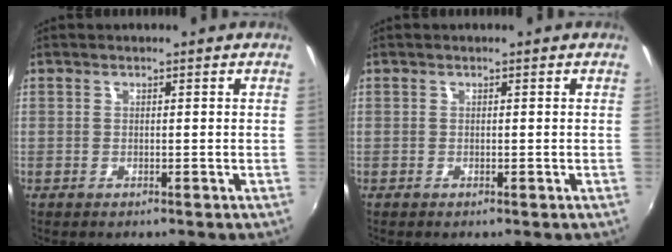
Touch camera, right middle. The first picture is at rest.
{"total": 0.0}